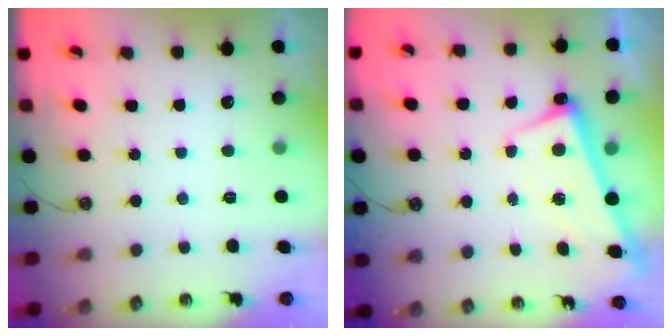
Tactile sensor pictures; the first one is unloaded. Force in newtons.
{"total": 2.5, "press": 2.5, "slide": 0.5}